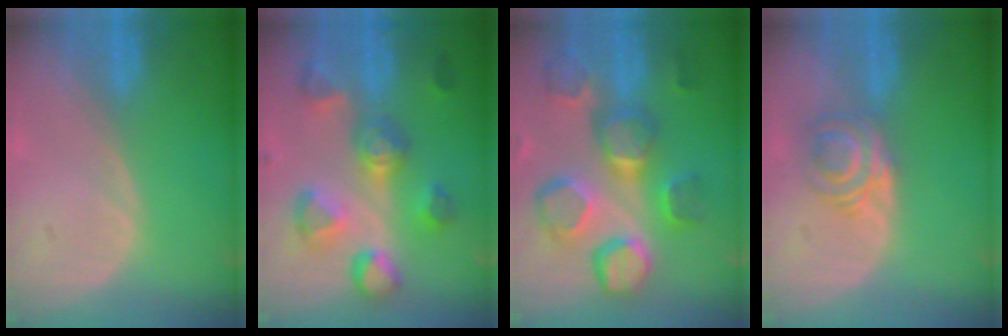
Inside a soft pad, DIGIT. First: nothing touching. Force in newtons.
{"total": 9.0, "press": 9.0, "slide": 0.6}
{"total": 12.4, "press": 11.1, "slide": 5.6}
{"total": 5.9, "press": 4.8, "slide": 3.4}